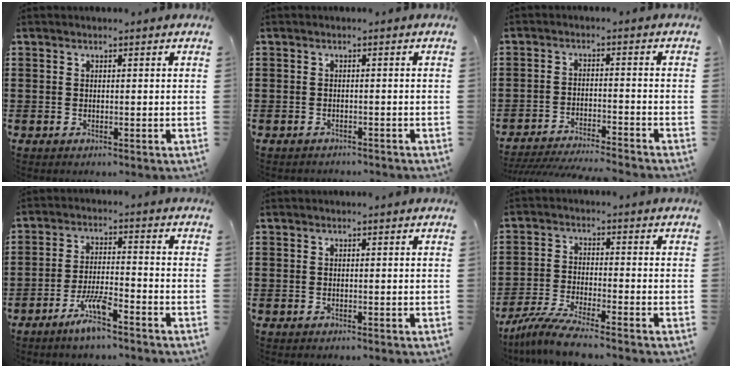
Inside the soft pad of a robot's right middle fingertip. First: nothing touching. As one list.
[{"total": 0.9, "force": [-0.8, 0.1, -0.1], "torque": [-0.001, 0.001, -0.019]}, {"total": 4.2, "force": [-4.1, -0.2, 0.9], "torque": [-0.025, -0.010, -0.084]}, {"total": 6.1, "force": [-4.4, 0.9, 4.1], "torque": [-0.087, -0.004, -0.082]}, {"total": 0.0}, {"total": 5.7, "force": [-5.1, -0.4, 2.6], "torque": [-0.069, -0.024, -0.102]}]